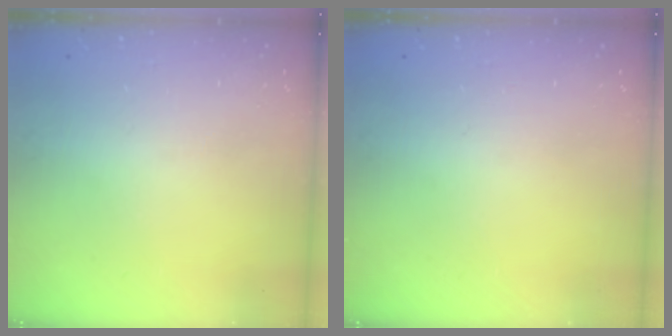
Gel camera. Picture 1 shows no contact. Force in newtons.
{"total": 0.0}